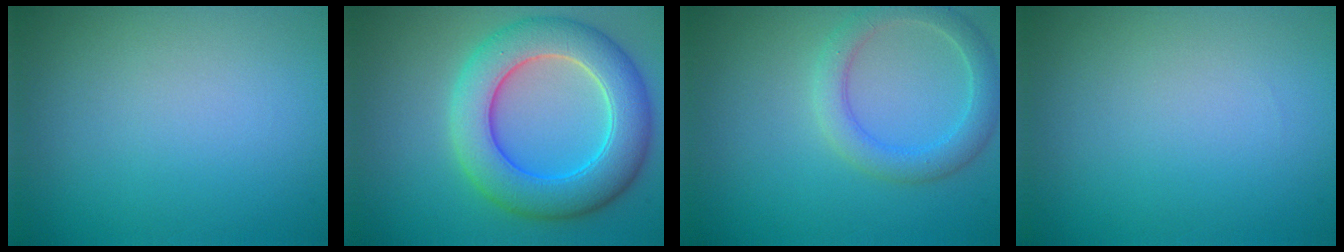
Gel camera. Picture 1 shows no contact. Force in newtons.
{"total": 8.0, "press": 8.0, "slide": 0.4}
{"total": 3.2, "press": 3.2, "slide": 0.2}
{"total": 0.0}